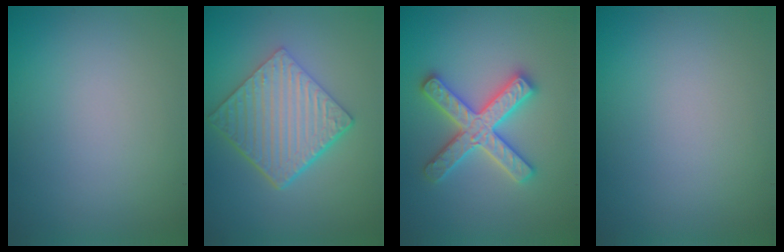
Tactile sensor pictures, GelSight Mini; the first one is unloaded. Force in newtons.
{"total": 6.5, "press": 4.5, "slide": 4.7}
{"total": 5.1, "press": 5.0, "slide": 0.7}
{"total": 0.0}